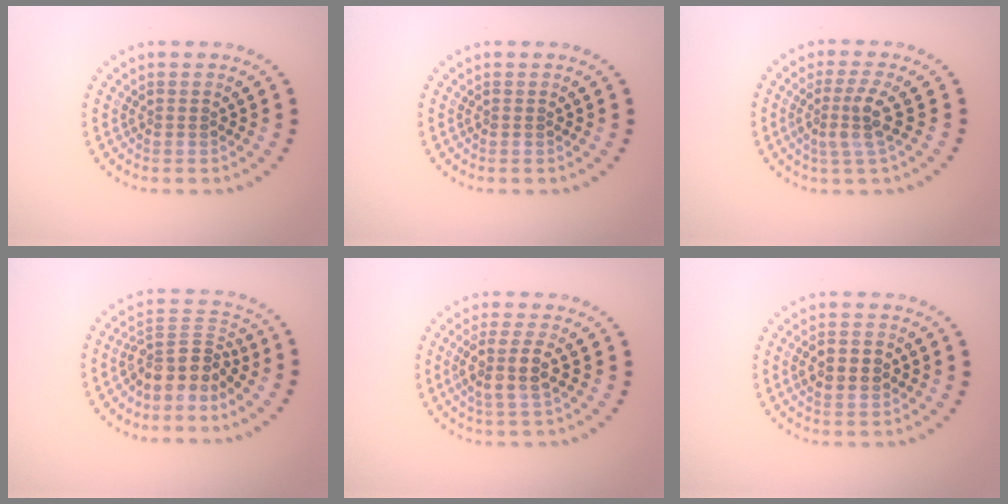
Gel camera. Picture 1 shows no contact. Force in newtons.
{"total": 0.0}
{"total": 3.1, "press": 2.2, "slide": 2.1}
{"total": 3.9, "press": 2.9, "slide": 2.6}
{"total": 3.3, "press": 2.9, "slide": 1.6}
{"total": 2.6, "press": 2.6, "slide": 0.0}